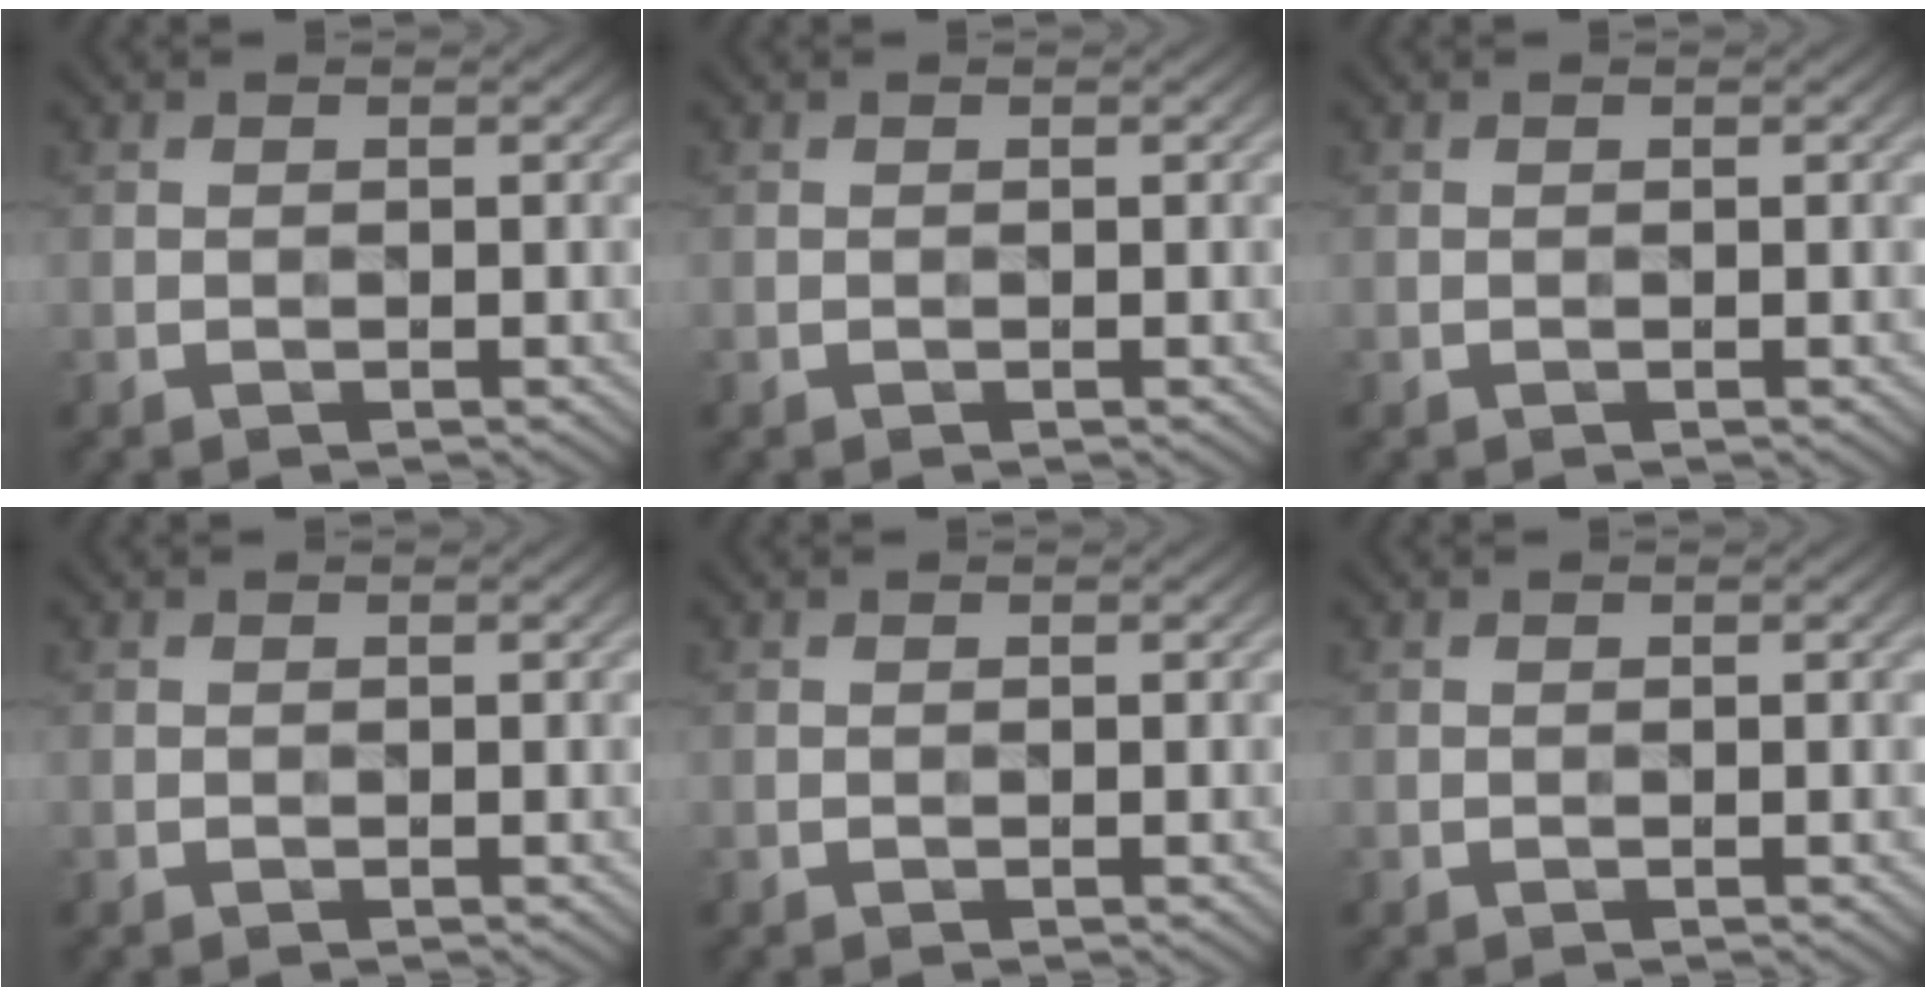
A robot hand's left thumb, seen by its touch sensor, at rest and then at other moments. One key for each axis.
{"total": 0.0}
{"total": 0.0}
{"total": 0.0}
{"total": 0.0}
{"total": 0.0}